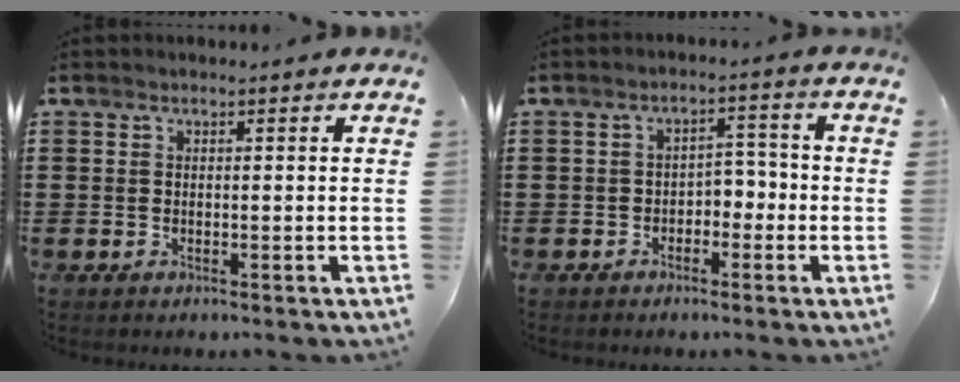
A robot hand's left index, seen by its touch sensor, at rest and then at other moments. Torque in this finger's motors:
{"motor_torque": [-0.06, -0.01, 0.11, 0.00]}